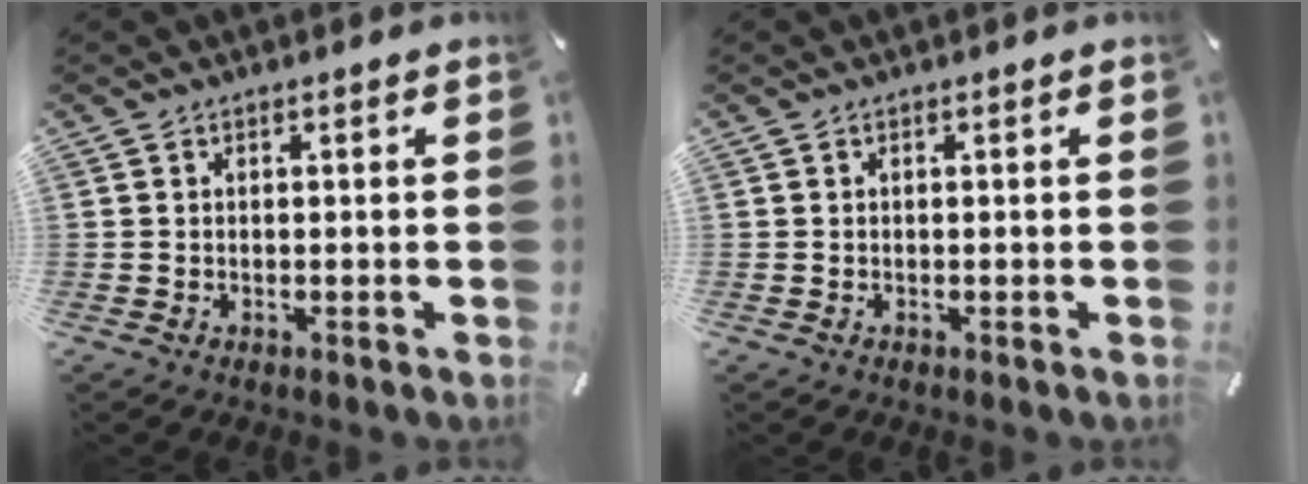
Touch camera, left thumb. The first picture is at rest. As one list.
[{"total": 0.0}]